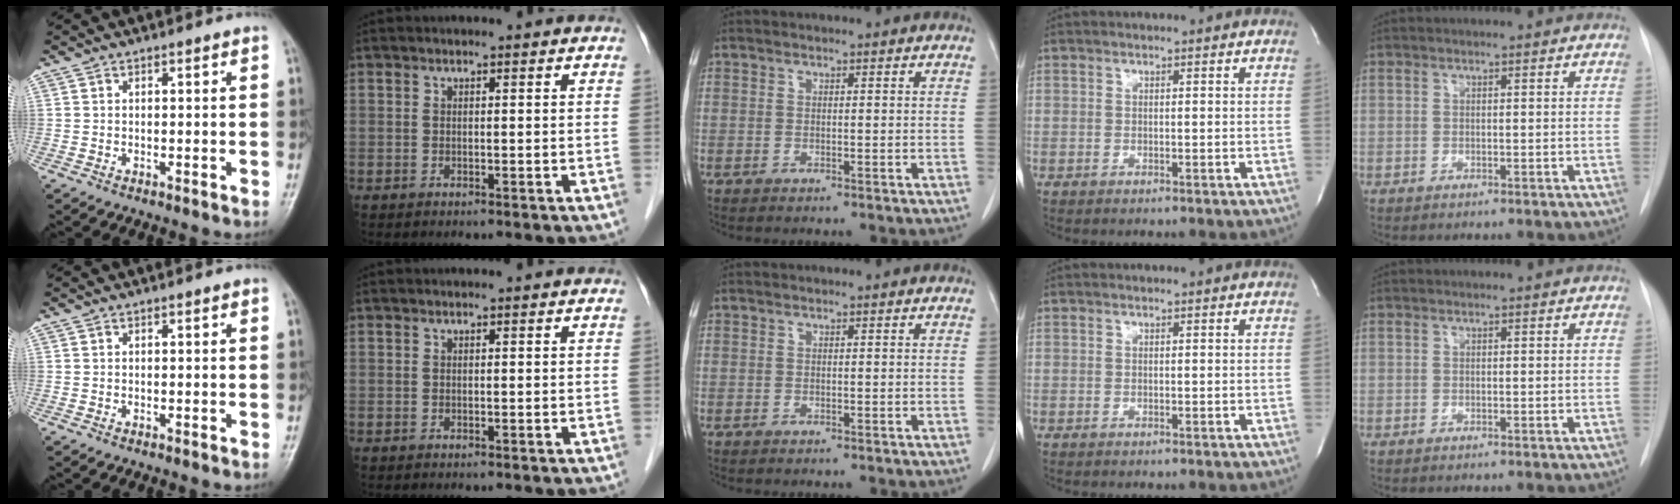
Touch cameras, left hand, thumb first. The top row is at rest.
{}